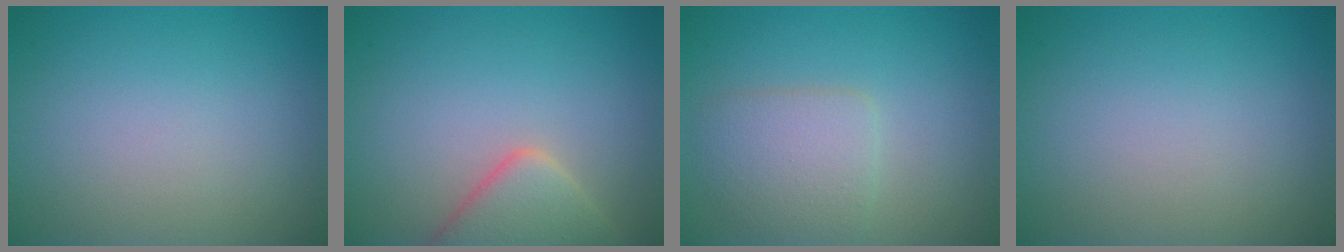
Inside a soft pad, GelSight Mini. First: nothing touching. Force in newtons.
{"total": 4.5, "press": 4.5, "slide": 0.3}
{"total": 3.3, "press": 3.3, "slide": 0.1}
{"total": 0.0}